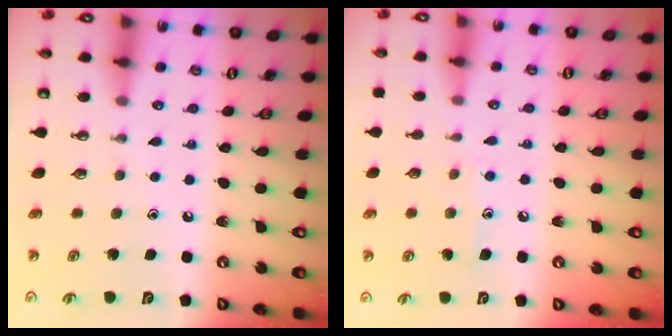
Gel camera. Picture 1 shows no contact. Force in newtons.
{"total": 6.4, "press": 6.4, "slide": 0.6}